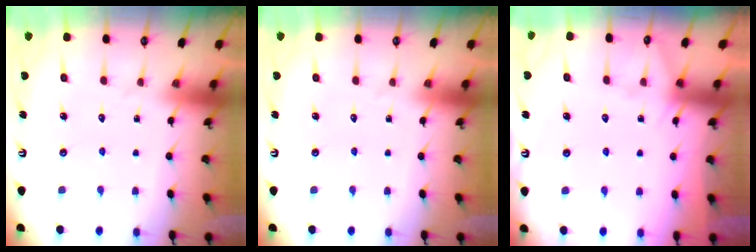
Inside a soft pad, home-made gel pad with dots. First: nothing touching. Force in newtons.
{"total": 0.0}
{"total": 3.4, "press": 3.4, "slide": 0.5}